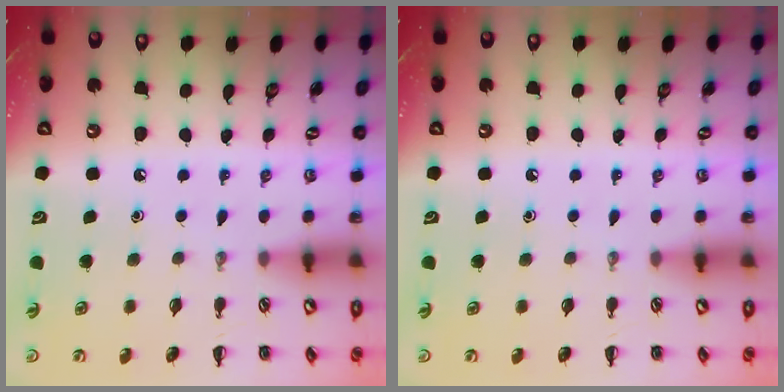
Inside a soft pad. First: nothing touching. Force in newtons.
{"total": 0.0}